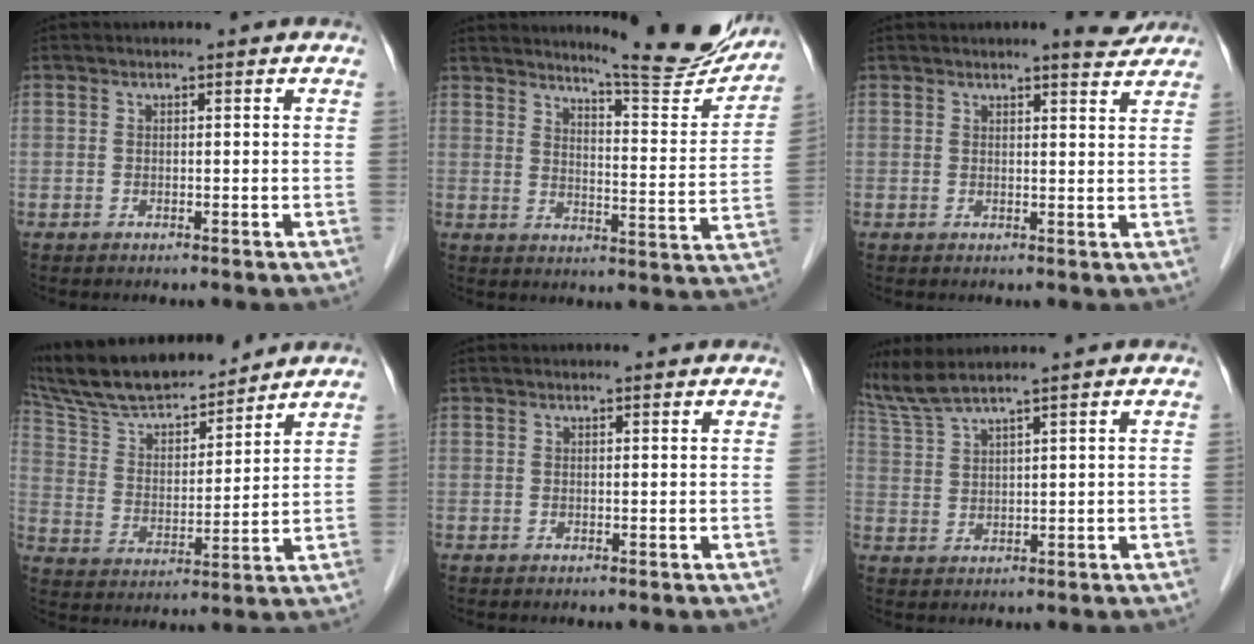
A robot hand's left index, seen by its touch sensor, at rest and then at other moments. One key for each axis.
{"total": 14.2, "fx": 13.5, "fy": 0.7, "fz": 4.4, "tx": -0.057, "ty": -0.059, "tz": 0.167}
{"total": 3.8, "fx": 3.5, "fy": 0.5, "fz": 1.5, "tx": -0.023, "ty": -0.006, "tz": 0.037}
{"total": 18.0, "fx": 15.7, "fy": 3.6, "fz": 8.0, "tx": -0.147, "ty": 0.017, "tz": 0.283}
{"total": 1.0, "fx": 0.9, "fy": 0.1, "fz": 0.3, "tx": -0.007, "ty": 0.008, "tz": 0.014}
{"total": 5.3, "fx": 4.5, "fy": -1.3, "fz": 2.4, "tx": -0.066, "ty": 0.009, "tz": 0.104}